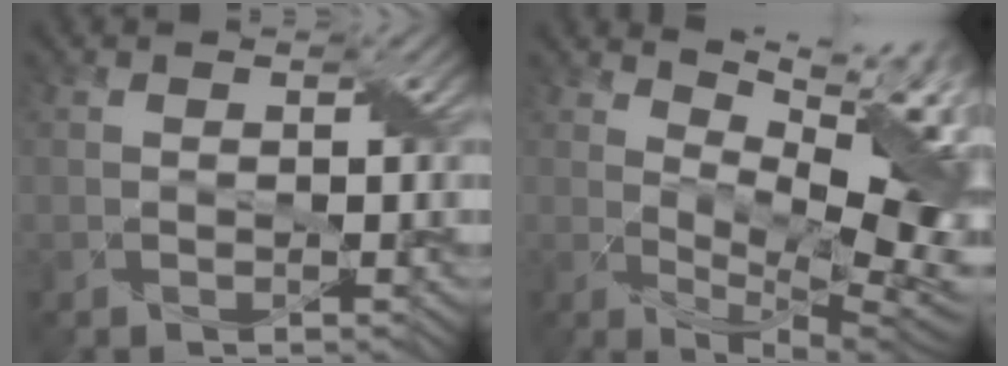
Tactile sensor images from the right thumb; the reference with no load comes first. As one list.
[{"total": 16.0, "force": [5.2, 6.2, 13.9], "torque": [-0.197, 0.018, 0.086]}]